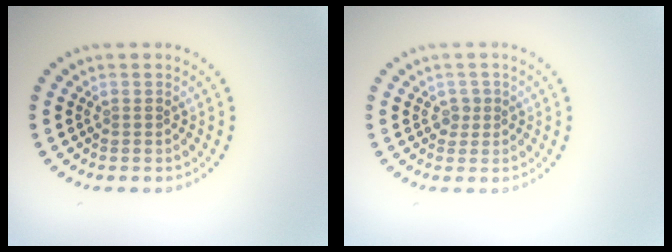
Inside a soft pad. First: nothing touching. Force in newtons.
{"total": 1.2, "press": 1.0, "slide": 0.6}